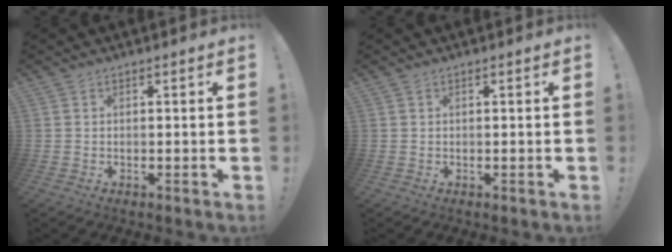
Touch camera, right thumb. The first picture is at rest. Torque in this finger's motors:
{"motor_torque": [-0.15, 0.00, 0.04, -0.05, 0.01]}